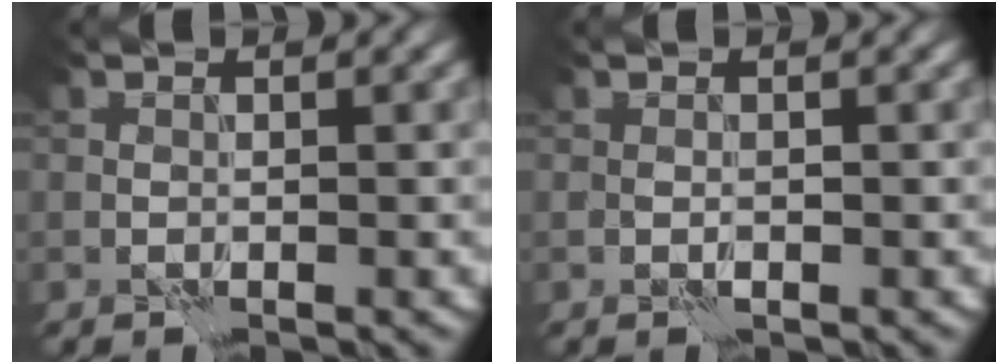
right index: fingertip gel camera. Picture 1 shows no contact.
{"total": 0.7, "force": [-0.3, 0.4, 0.5], "torque": [-0.011, 0.001, -0.006]}